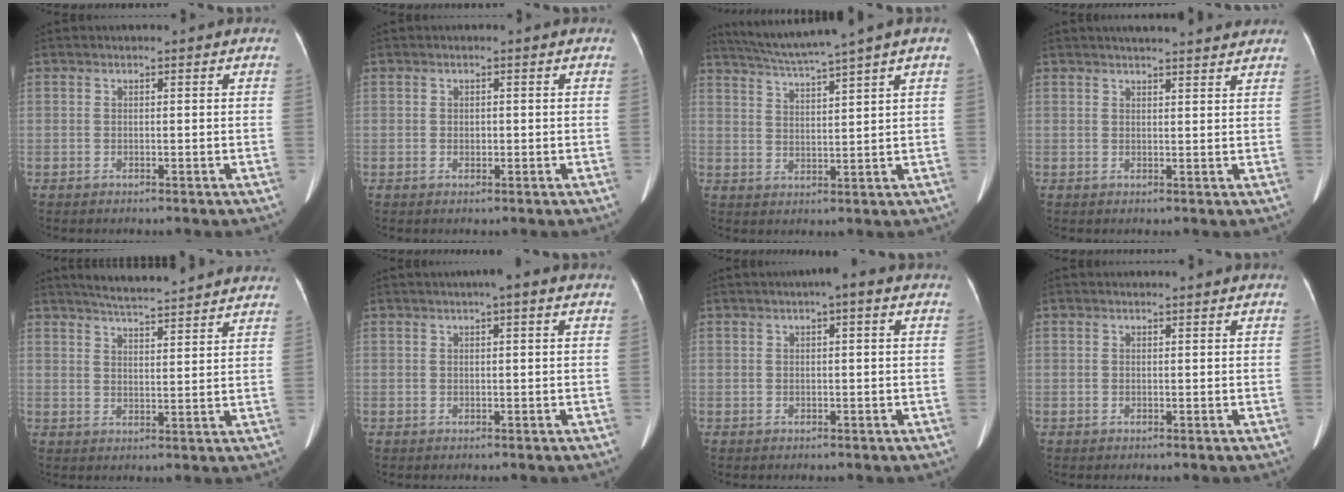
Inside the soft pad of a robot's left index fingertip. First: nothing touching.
{"total": 0.8, "force": [-0.3, 0.6, 0.5], "torque": [-0.013, -0.002, -0.005]}
{"total": 8.5, "force": [6.9, -2.0, 4.6], "torque": [-0.081, 0.008, 0.117]}
{"total": 9.6, "force": [8.7, 1.0, 4.1], "torque": [-0.054, 0.017, 0.098]}
{"total": 12.6, "force": [11.6, 0.7, 4.9], "torque": [-0.078, 0.017, 0.151]}
{"total": 2.0, "force": [1.0, 0.2, 1.7], "torque": [-0.030, 0.012, 0.012]}
{"total": 1.9, "force": [0.7, 0.3, 1.7], "torque": [-0.027, 0.012, 0.005]}
{"total": 1.0, "force": [1.0, 0.0, 0.2], "torque": [-0.009, 0.013, 0.014]}